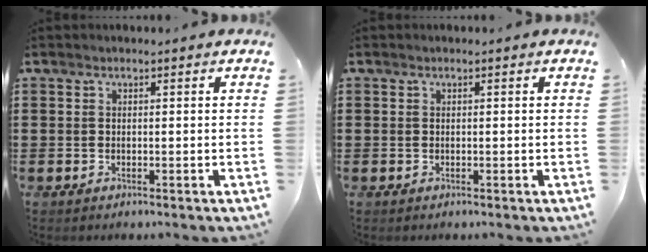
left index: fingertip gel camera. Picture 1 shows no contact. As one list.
[{"total": 0.0}]